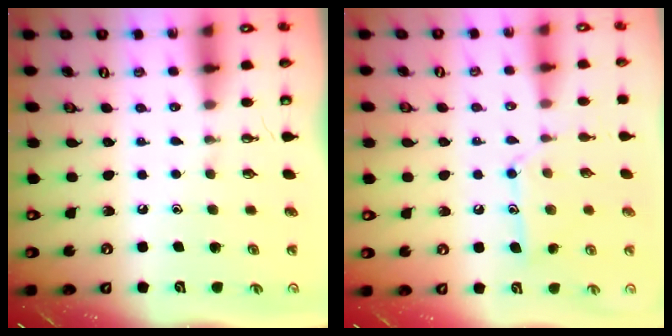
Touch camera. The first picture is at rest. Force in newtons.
{"total": 11.1, "press": 11.1, "slide": 0.4}